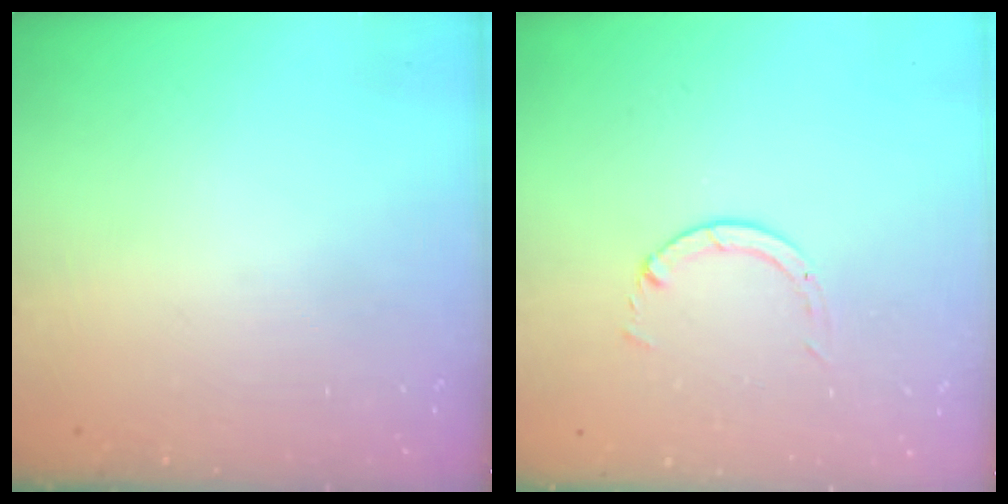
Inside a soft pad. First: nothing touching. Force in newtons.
{"total": 1.3, "press": 1.2, "slide": 0.3}